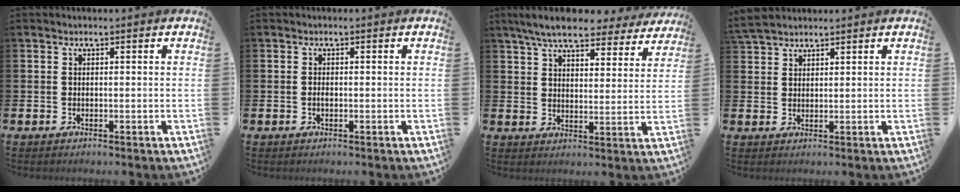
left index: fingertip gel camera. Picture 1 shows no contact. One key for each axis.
{"total": 0.6, "fx": -0.1, "fy": 0.3, "fz": 0.5, "tx": -0.009, "ty": -0.001, "tz": -0.004}
{"total": 8.0, "fx": 7.3, "fy": 1.6, "fz": 2.8, "tx": -0.067, "ty": -0.032, "tz": 0.129}
{"total": 3.4, "fx": 3.3, "fy": 0.8, "fz": 0.5, "tx": -0.012, "ty": -0.008, "tz": 0.062}